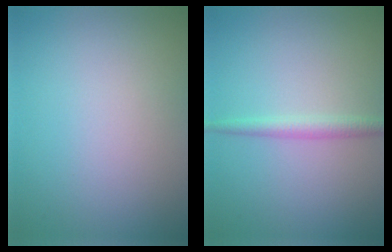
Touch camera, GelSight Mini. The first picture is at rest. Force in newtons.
{"total": 1.8, "press": 1.8, "slide": 0.0}